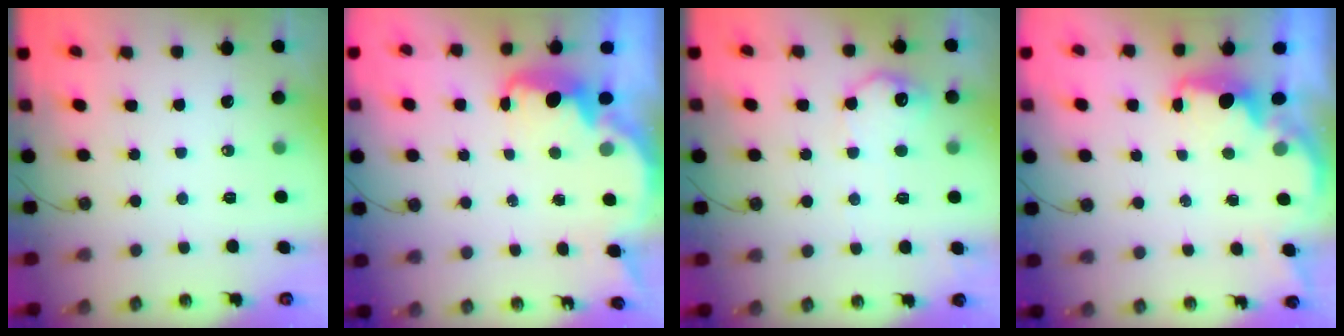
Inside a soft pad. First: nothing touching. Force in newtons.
{"total": 3.7, "press": 3.6, "slide": 0.5}
{"total": 10.5, "press": 10.5, "slide": 0.5}
{"total": 1.9, "press": 1.8, "slide": 0.7}